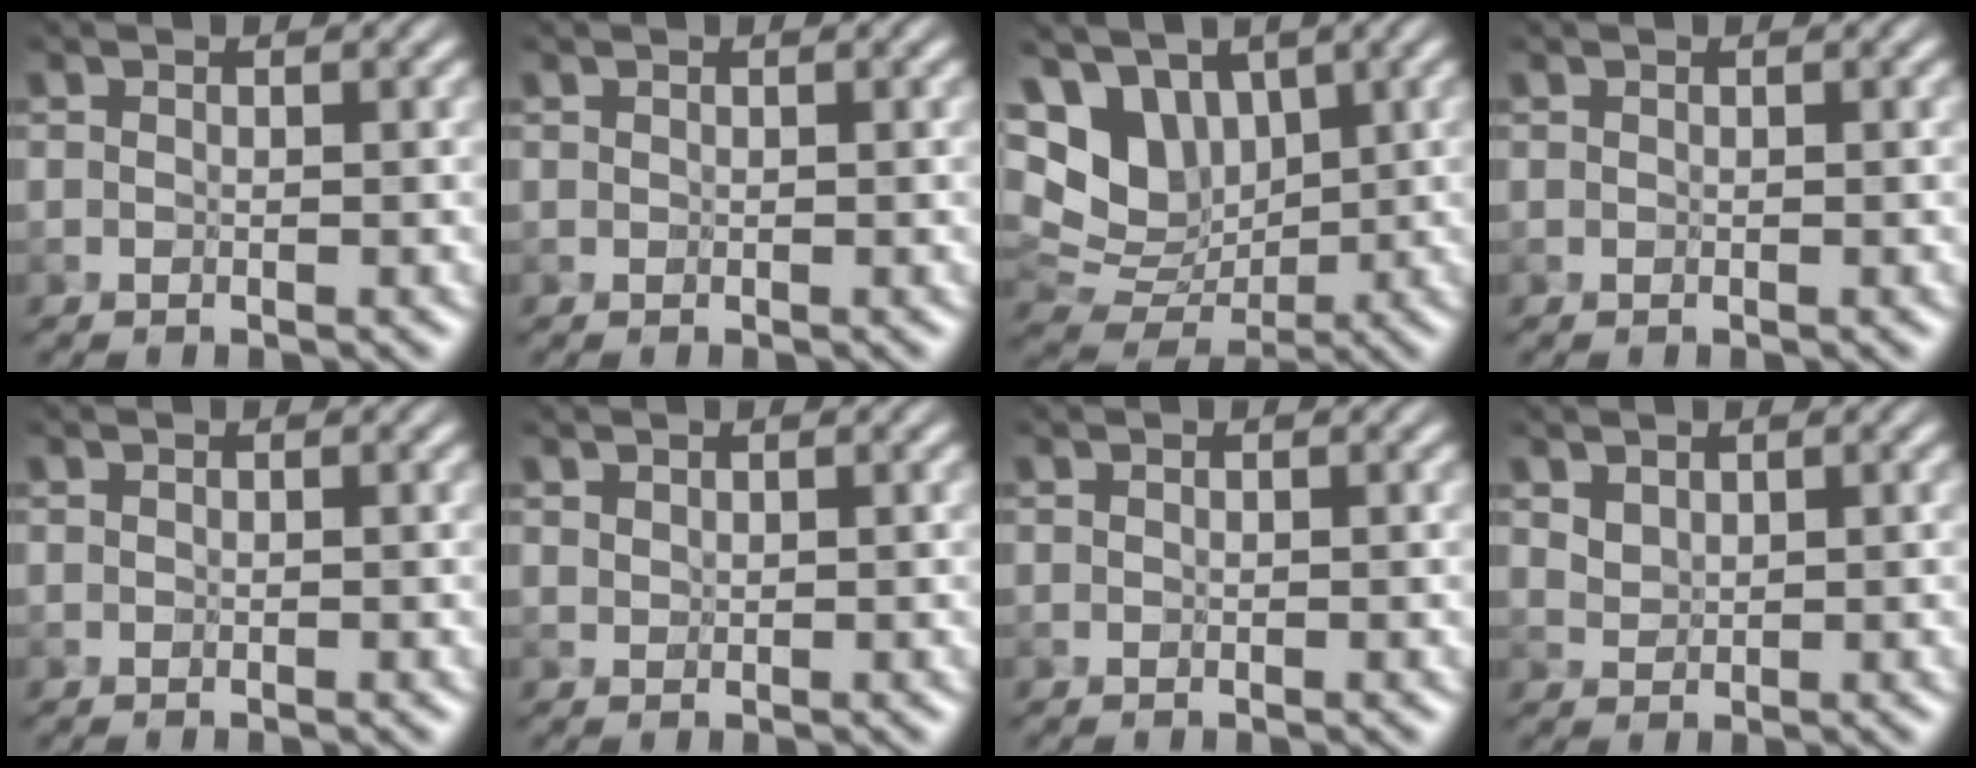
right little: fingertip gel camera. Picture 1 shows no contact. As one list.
[{"total": 0.0}, {"total": 7.0, "force": [2.3, 5.0, 4.3], "torque": [-0.079, -0.005, 0.039]}, {"total": 0.0}, {"total": 0.0}, {"total": 0.7, "force": [0.6, 0.3, 0.1], "torque": [-0.007, -0.001, 0.016]}, {"total": 0.0}, {"total": 1.3, "force": [0.8, 0.8, 0.6], "torque": [-0.015, -0.001, 0.021]}]